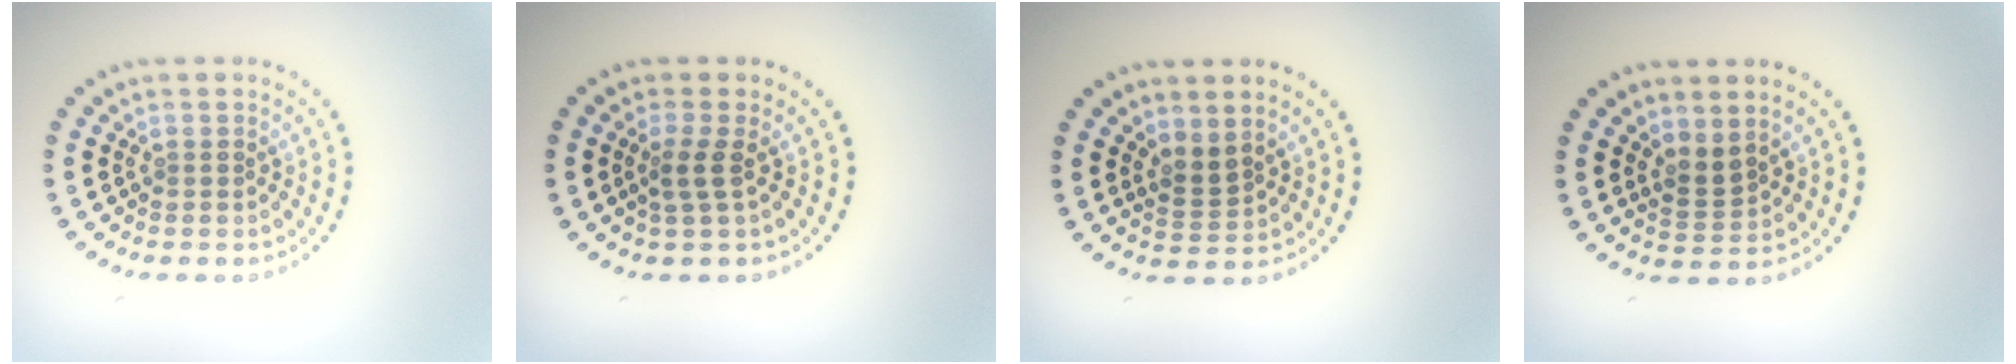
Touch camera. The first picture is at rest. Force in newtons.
{"total": 1.8, "press": 1.3, "slide": 1.3}
{"total": 1.8, "press": 1.3, "slide": 1.1}
{"total": 1.9, "press": 1.4, "slide": 1.2}